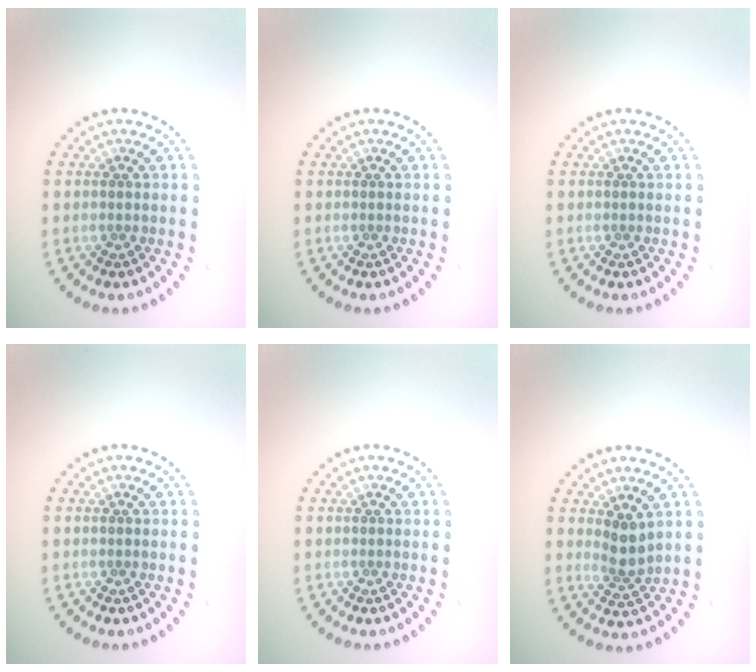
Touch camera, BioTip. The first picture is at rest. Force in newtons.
{"total": 0.0}
{"total": 0.0}
{"total": 0.0}
{"total": 0.0}
{"total": 2.3, "press": 1.9, "slide": 1.3}